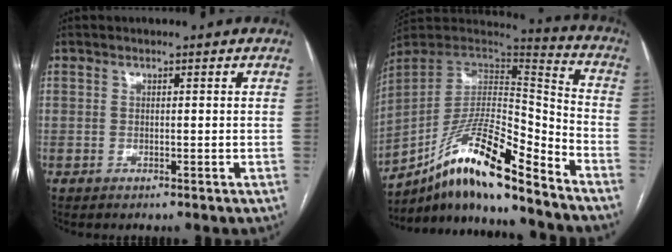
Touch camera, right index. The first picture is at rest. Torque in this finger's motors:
{"motor_torque": [1.11, -1.03, 0.97, 0.21]}